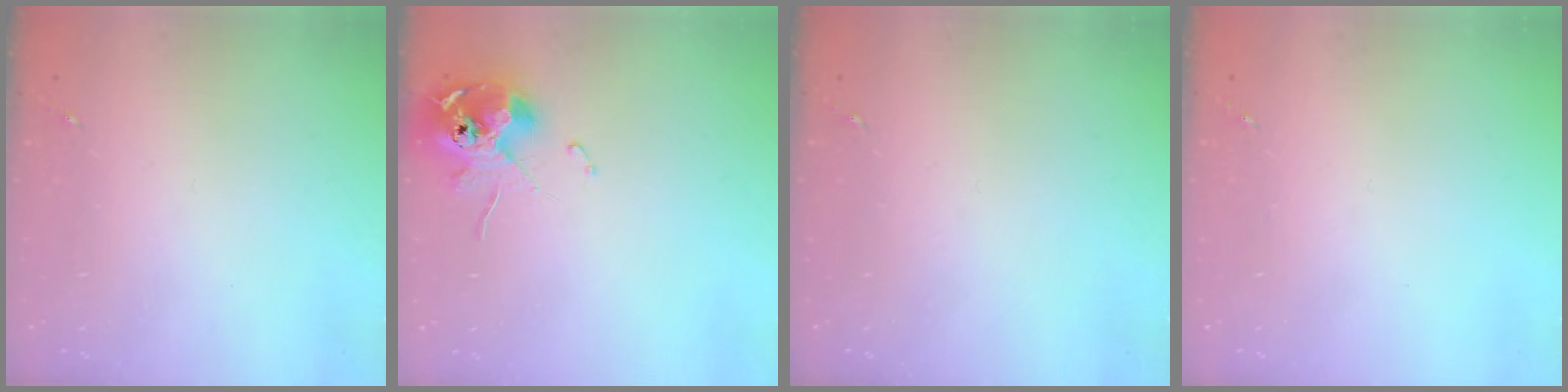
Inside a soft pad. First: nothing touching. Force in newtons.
{"total": 10.8, "press": 10.7, "slide": 1.7}
{"total": 0.0}
{"total": 0.0}